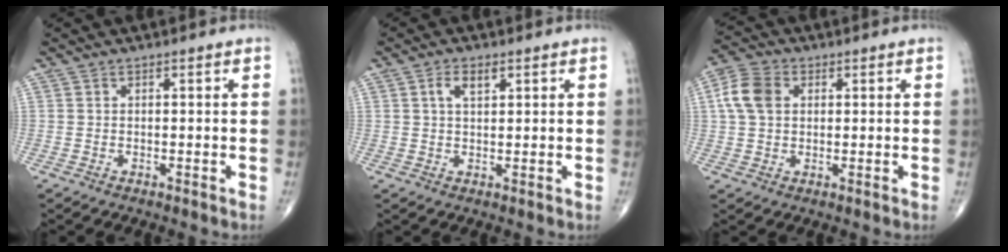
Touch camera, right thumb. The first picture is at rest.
{"total": 3.4, "force": [1.4, 1.6, 2.6], "torque": [-0.046, 0.001, 0.026]}
{"total": 7.2, "force": [1.6, 5.2, 4.8], "torque": [-0.095, 0.013, 0.025]}